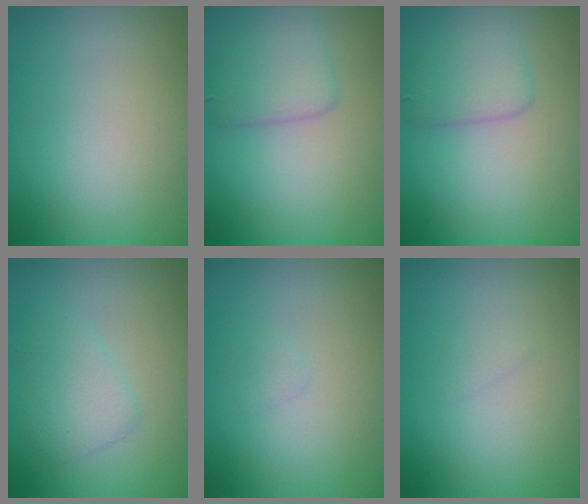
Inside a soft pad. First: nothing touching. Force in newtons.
{"total": 3.0, "press": 3.0, "slide": 0.2}
{"total": 3.0, "press": 3.0, "slide": 0.2}
{"total": 2.4, "press": 2.4, "slide": 0.1}
{"total": 0.6, "press": 0.6, "slide": 0.1}
{"total": 0.7, "press": 0.7, "slide": 0.1}